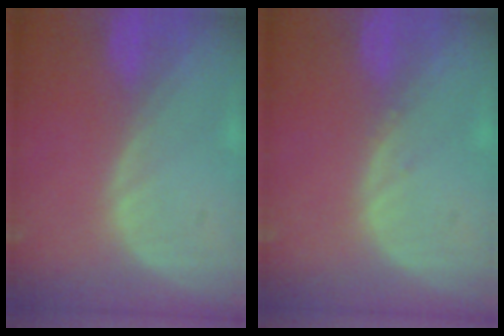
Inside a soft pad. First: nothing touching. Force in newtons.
{"total": 0.5, "press": 0.5, "slide": 0.2}